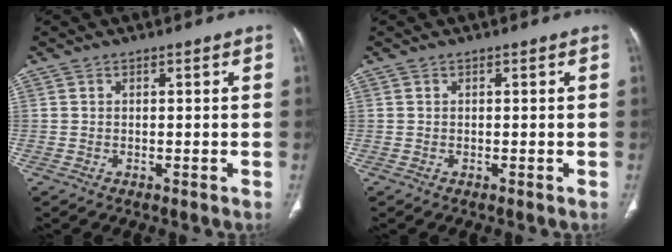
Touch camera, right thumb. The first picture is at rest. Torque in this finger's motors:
{"motor_torque": [0.09, 0.13, -0.09, 0.05, 0.03]}